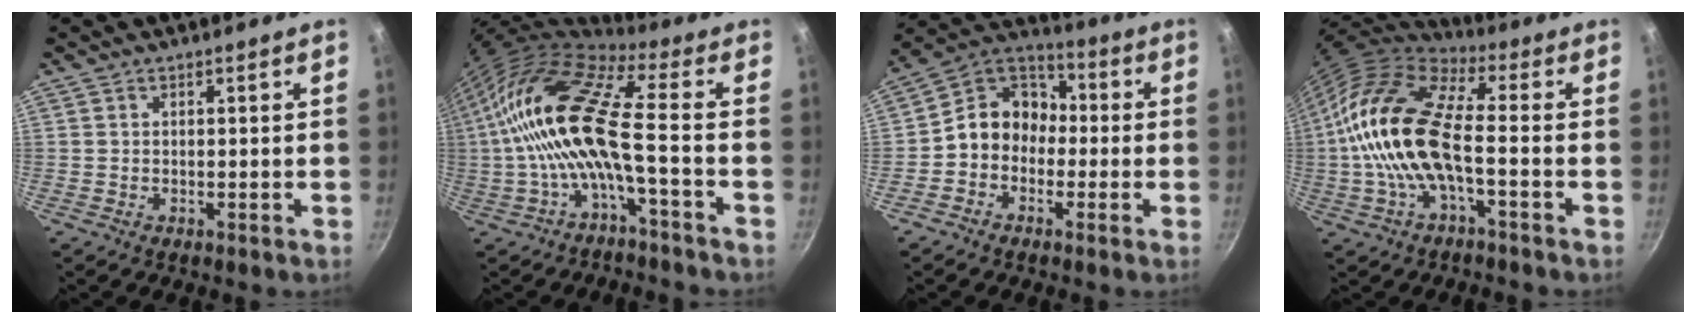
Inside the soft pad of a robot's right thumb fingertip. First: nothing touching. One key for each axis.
{"total": 16.9, "fx": -1.7, "fy": 4.2, "fz": 16.3, "tx": -0.329, "ty": 0.034, "tz": -0.044}
{"total": 10.3, "fx": -1.7, "fy": 8.7, "fz": 5.2, "tx": -0.048, "ty": 0.045, "tz": -0.057}
{"total": 17.1, "fx": -1.8, "fy": 7.1, "fz": 15.5, "tx": -0.291, "ty": 0.030, "tz": -0.045}